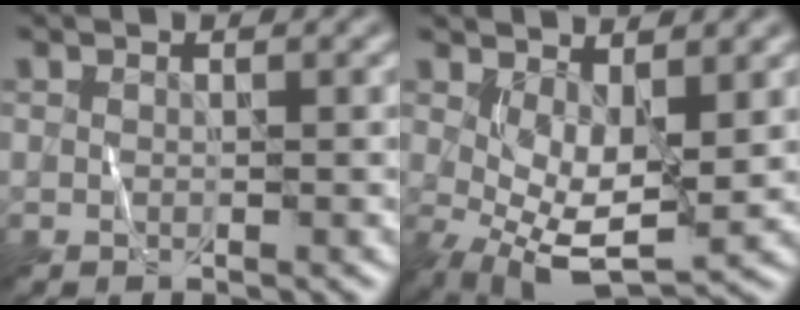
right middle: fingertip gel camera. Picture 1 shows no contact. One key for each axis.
{"total": 5.4, "fx": 0.8, "fy": 2.6, "fz": 4.7, "tx": -0.096, "ty": -0.013, "tz": 0.022}